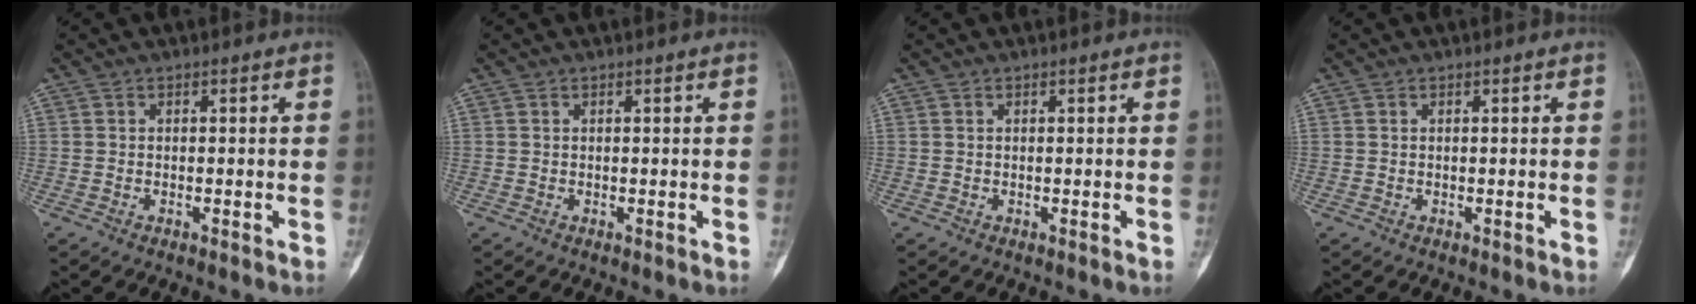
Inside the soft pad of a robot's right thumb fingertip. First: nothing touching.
{"total": 0.0}
{"total": 0.0}
{"total": 0.0}